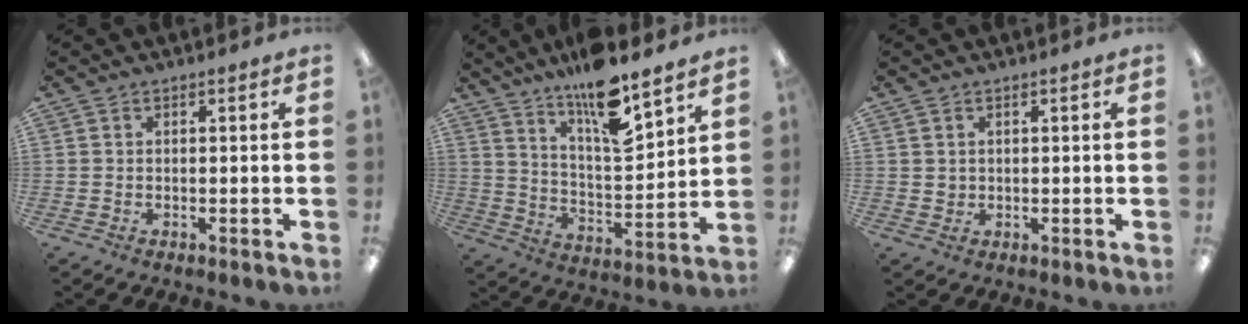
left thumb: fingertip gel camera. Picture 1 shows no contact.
{"total": 14.6, "force": [11.6, 3.3, 8.2], "torque": [-0.146, -0.078, 0.196]}
{"total": 1.5, "force": [1.0, 1.1, 0.2], "torque": [-0.006, 0.001, 0.019]}